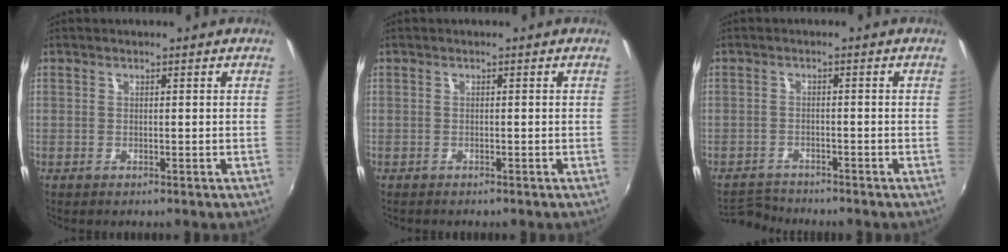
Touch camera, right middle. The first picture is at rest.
{"total": 0.8, "force": [-0.7, 0.3, 0.1], "torque": [-0.006, -0.003, -0.012]}
{"total": 4.4, "force": [-4.3, 0.9, 0.1], "torque": [-0.018, -0.003, -0.081]}